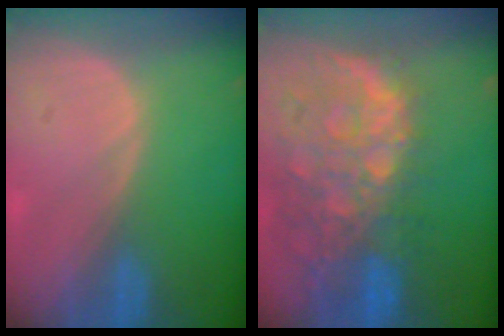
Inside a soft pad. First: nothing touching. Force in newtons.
{"total": 13.2, "press": 10.8, "slide": 7.6}